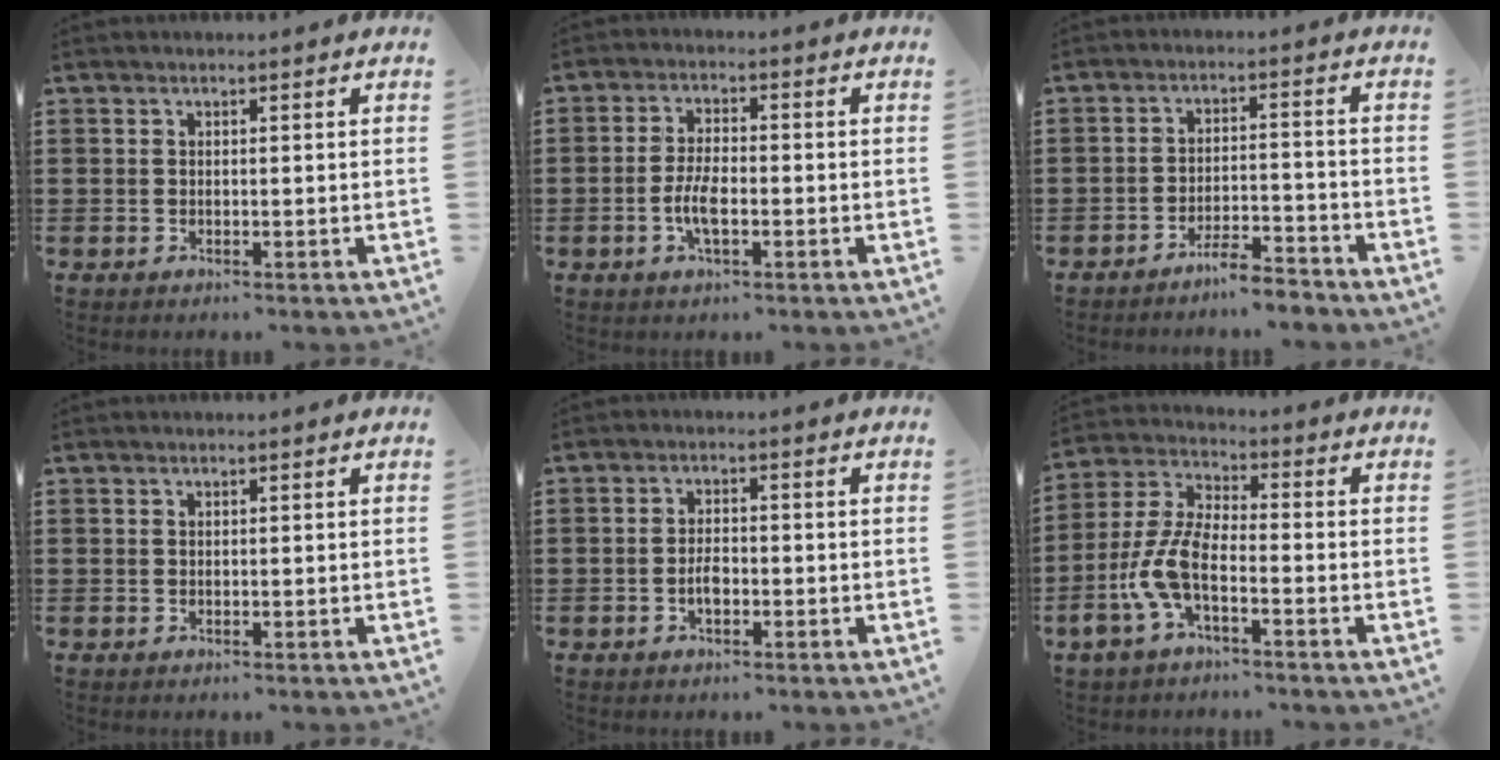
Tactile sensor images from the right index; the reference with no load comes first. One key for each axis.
{"total": 4.8, "fx": -1.4, "fy": 1.8, "fz": 4.2, "tx": -0.093, "ty": 0.000, "tz": -0.031}
{"total": 4.6, "fx": -4.3, "fy": 0.3, "fz": 1.6, "tx": -0.029, "ty": 0.004, "tz": -0.082}
{"total": 0.0}
{"total": 2.6, "fx": -0.9, "fy": 1.3, "fz": 2.0, "tx": -0.046, "ty": 0.002, "tz": -0.019}
{"total": 8.5, "fx": -3.4, "fy": 3.3, "fz": 7.0, "tx": -0.174, "ty": -0.011, "tz": -0.068}